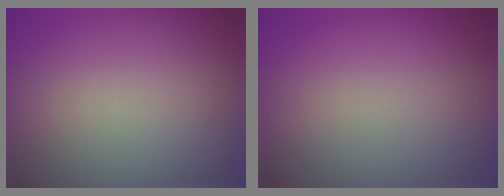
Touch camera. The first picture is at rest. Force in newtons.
{"total": 0.0}